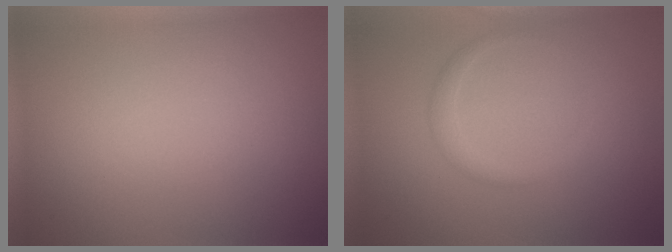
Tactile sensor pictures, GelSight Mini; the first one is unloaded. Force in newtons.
{"total": 1.3, "press": 1.3, "slide": 0.0}